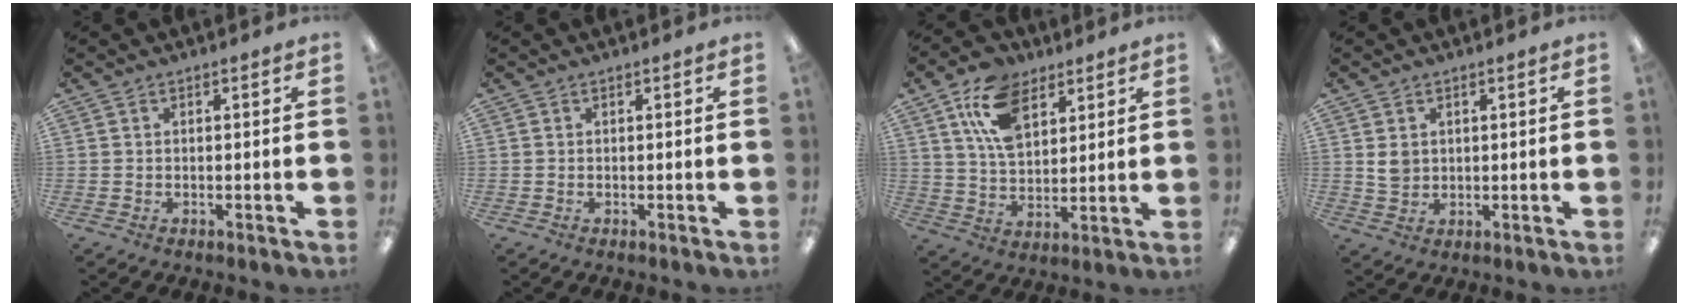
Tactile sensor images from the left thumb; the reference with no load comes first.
{"total": 0.0}
{"total": 13.9, "force": [7.5, 8.4, 8.3], "torque": [-0.148, -0.009, 0.139]}
{"total": 3.5, "force": [1.1, 2.9, 1.5], "torque": [-0.024, 0.002, 0.020]}